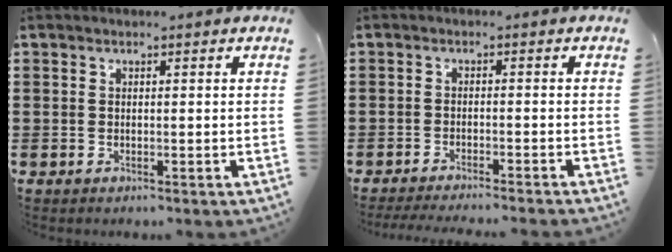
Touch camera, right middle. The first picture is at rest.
{"total": 2.2, "force": [-2.1, -0.4, 0.7], "torque": [-0.013, -0.004, -0.040]}